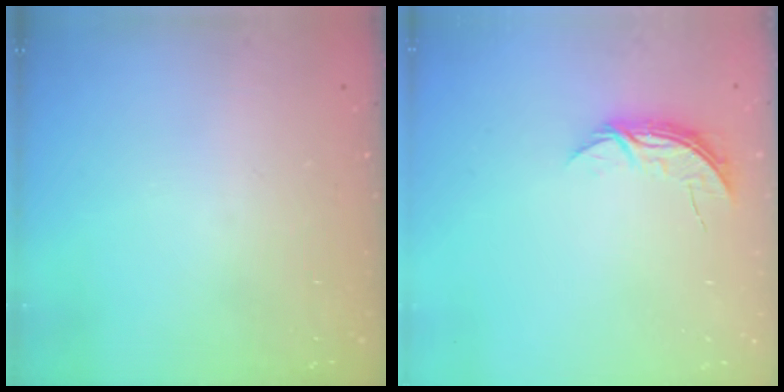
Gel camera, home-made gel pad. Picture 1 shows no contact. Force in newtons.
{"total": 5.4, "press": 5.4, "slide": 0.6}